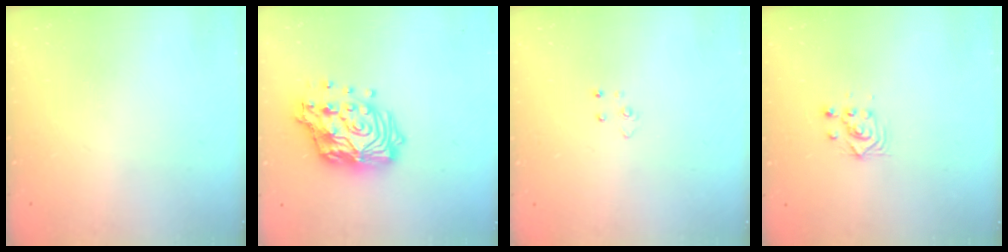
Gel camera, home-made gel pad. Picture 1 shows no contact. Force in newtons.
{"total": 17.2, "press": 17.1, "slide": 1.6}
{"total": 2.8, "press": 2.8, "slide": 0.3}
{"total": 3.0, "press": 3.0, "slide": 0.1}